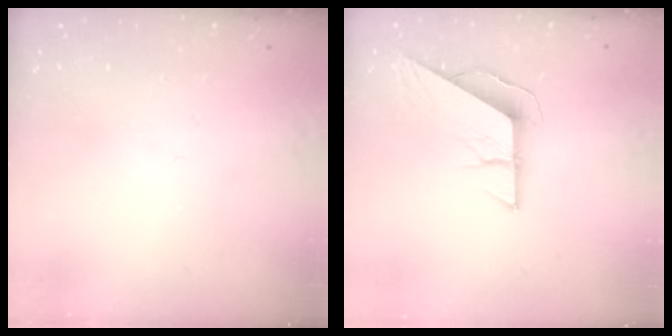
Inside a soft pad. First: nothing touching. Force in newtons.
{"total": 8.0, "press": 8.0, "slide": 0.5}